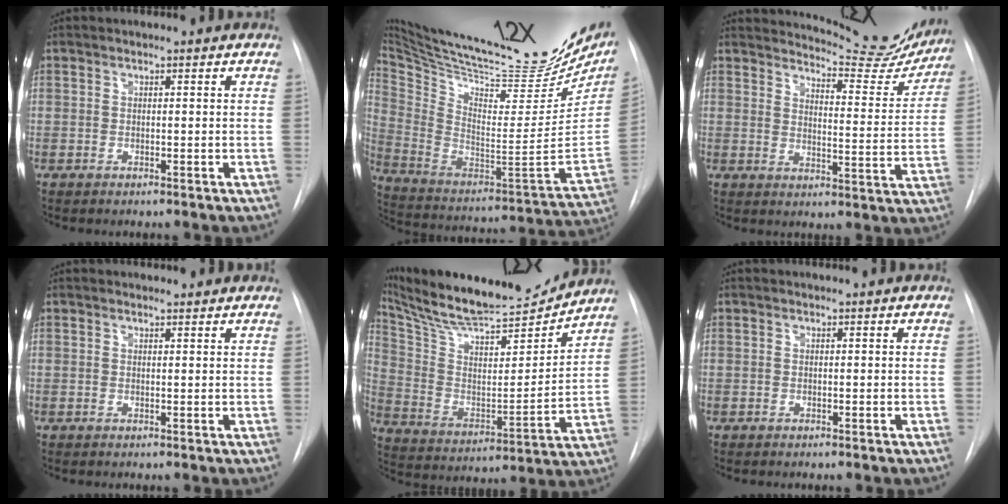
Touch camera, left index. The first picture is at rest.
{"total": 34.3, "force": [28.4, 6.6, 18.1], "torque": [-0.299, -0.059, 0.403]}
{"total": 14.2, "force": [13.8, 2.1, 2.7], "torque": [-0.029, -0.062, 0.156]}
{"total": 1.9, "force": [1.9, 0.4, 0.1], "torque": [-0.010, 0.003, 0.019]}
{"total": 21.7, "force": [20.2, 2.1, 7.8], "torque": [-0.148, -0.023, 0.321]}
{"total": 0.0}